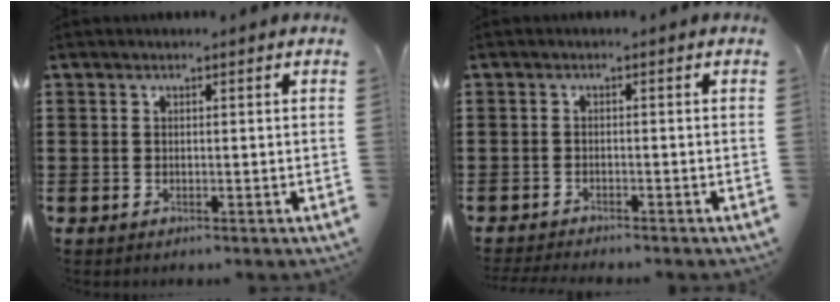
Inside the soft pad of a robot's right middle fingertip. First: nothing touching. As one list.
[{"total": 1.4, "force": [-1.4, 0.0, 0.1], "torque": [-0.005, 0.000, -0.030]}]